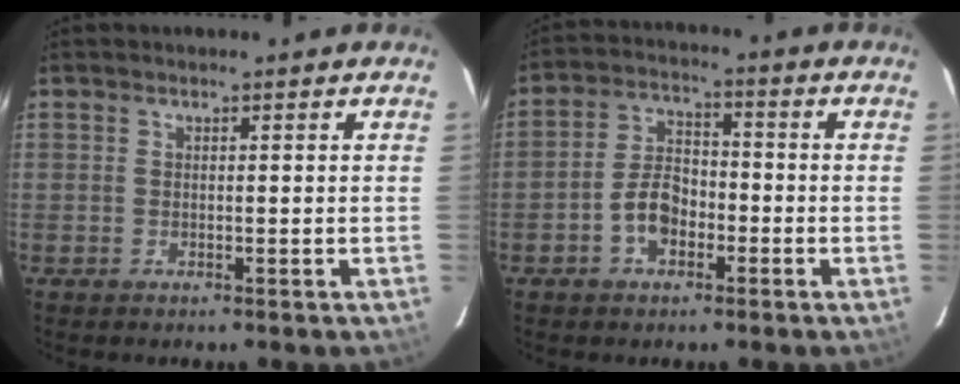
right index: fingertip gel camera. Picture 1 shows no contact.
{"total": 6.7, "force": [-2.9, 4.2, 4.4], "torque": [-0.086, 0.019, -0.048]}